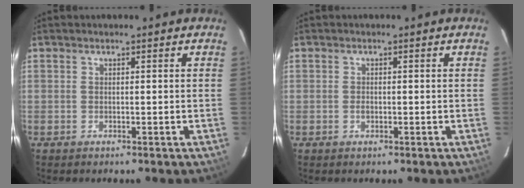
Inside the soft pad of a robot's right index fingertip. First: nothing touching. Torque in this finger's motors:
{"motor_torque": [0.15, 0.10, 0.03, 0.02]}